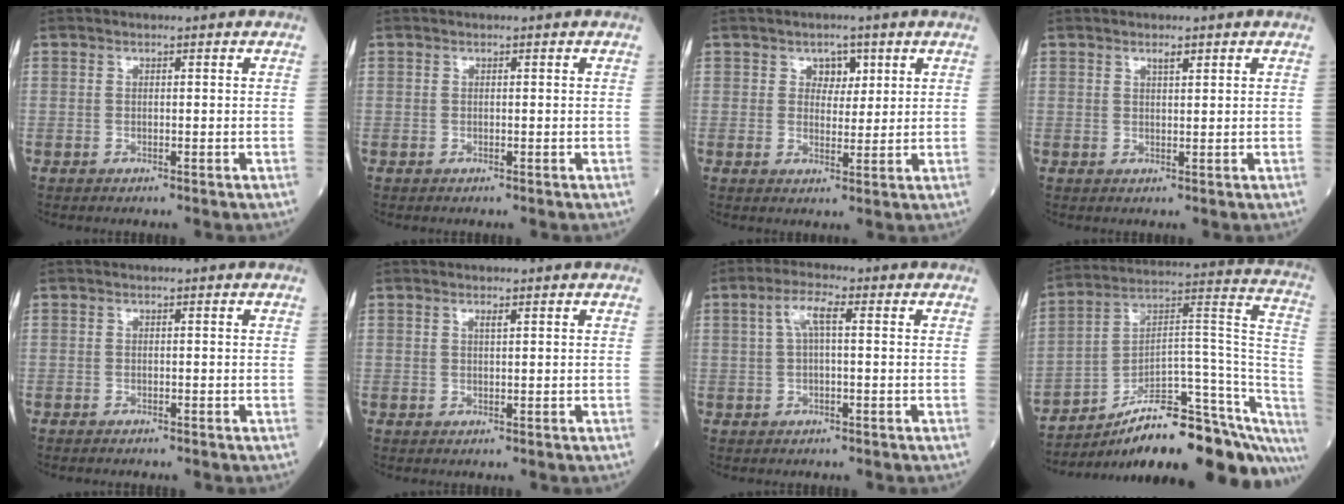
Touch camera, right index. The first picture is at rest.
{"total": 0.0}
{"total": 3.1, "force": [1.5, 2.2, 1.7], "torque": [-0.014, 0.002, 0.022]}
{"total": 1.4, "force": [1.0, 0.2, 1.0], "torque": [-0.020, -0.001, 0.018]}
{"total": 0.5, "force": [-0.5, 0.1, 0.1], "torque": [-0.009, -0.002, -0.009]}
{"total": 0.8, "force": [0.4, 0.0, 0.6], "torque": [-0.014, -0.001, 0.008]}
{"total": 4.0, "force": [0.8, 0.8, 3.8], "torque": [-0.079, 0.018, 0.017]}
{"total": 25.5, "force": [-18.7, 4.8, 16.7], "torque": [-0.153, 0.044, -0.275]}